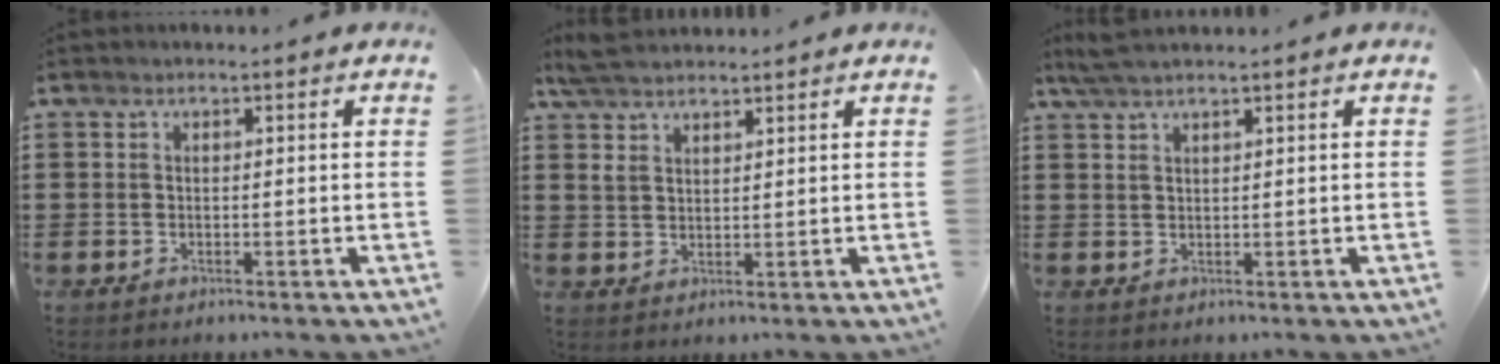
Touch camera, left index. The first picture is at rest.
{"total": 4.2, "force": [3.5, 1.5, 1.8], "torque": [-0.045, 0.002, 0.067]}
{"total": 2.8, "force": [2.2, 0.2, 1.7], "torque": [-0.037, 0.004, 0.042]}